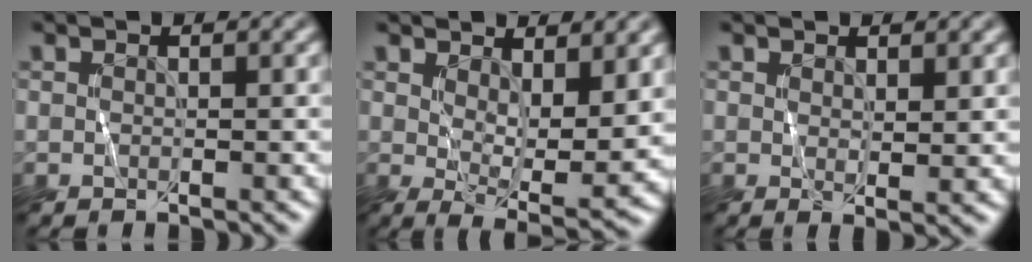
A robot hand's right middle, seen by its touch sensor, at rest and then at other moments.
{"total": 6.3, "force": [2.1, 2.2, 5.5], "torque": [-0.098, -0.016, 0.044]}
{"total": 1.3, "force": [0.9, 0.3, 1.0], "torque": [-0.017, -0.006, 0.015]}